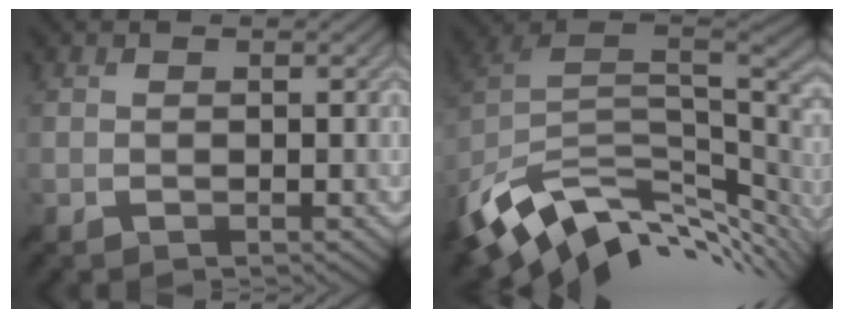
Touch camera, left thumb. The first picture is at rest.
{"total": 14.2, "force": [-5.1, 7.8, 10.7], "torque": [-0.238, -0.010, -0.088]}